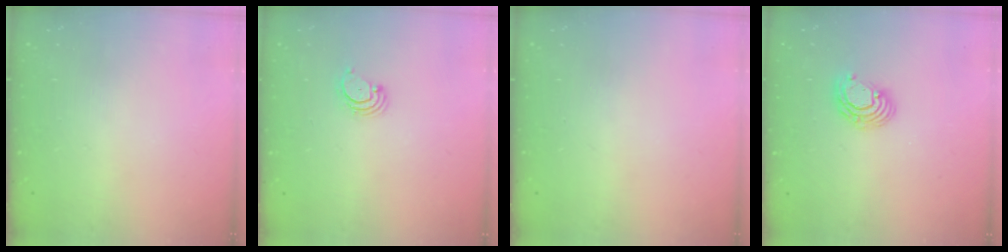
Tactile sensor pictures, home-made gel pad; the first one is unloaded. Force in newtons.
{"total": 2.7, "press": 2.7, "slide": 0.3}
{"total": 0.0}
{"total": 6.1, "press": 6.1, "slide": 0.3}